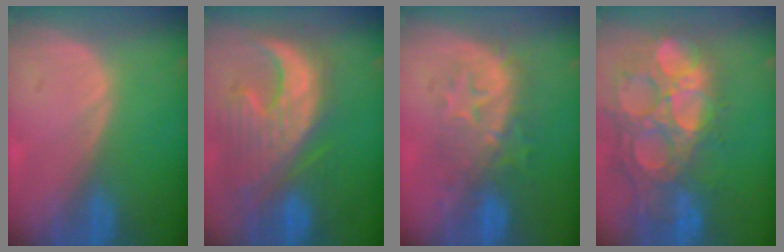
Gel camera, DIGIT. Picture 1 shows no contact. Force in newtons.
{"total": 12.4, "press": 11.2, "slide": 5.4}
{"total": 8.5, "press": 8.2, "slide": 1.9}
{"total": 15.4, "press": 12.8, "slide": 8.6}